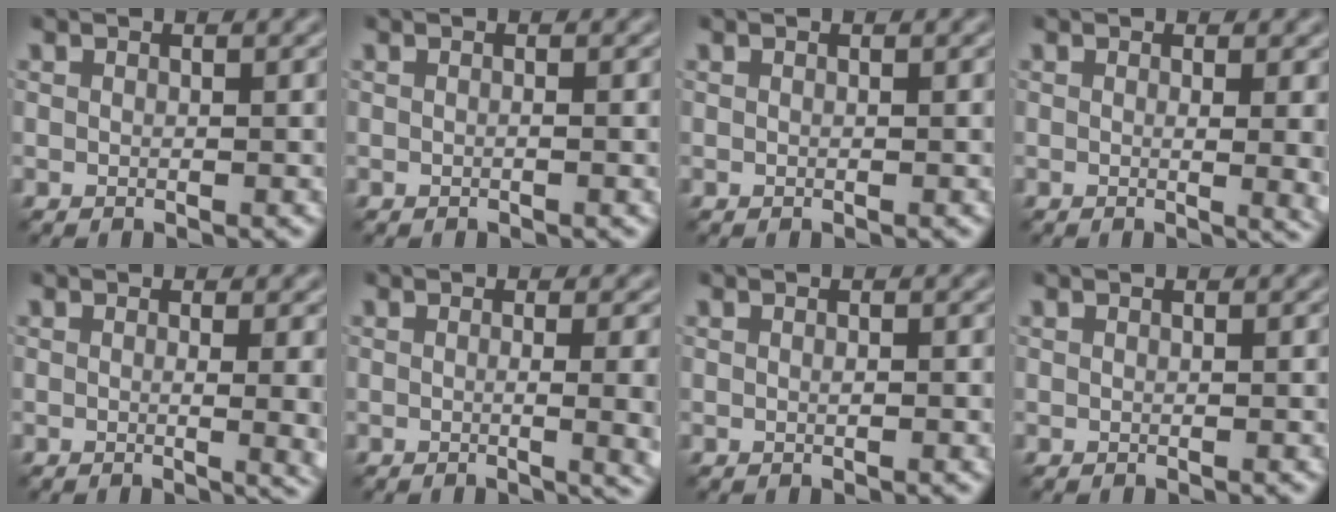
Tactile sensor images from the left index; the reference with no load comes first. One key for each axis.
{"total": 0.8, "fx": -0.2, "fy": 0.1, "fz": 0.8, "tx": -0.010, "ty": -0.002, "tz": -0.003}
{"total": 0.0}
{"total": 4.2, "fx": 0.3, "fy": 1.8, "fz": 3.8, "tx": -0.022, "ty": 0.001, "tz": 0.003}
{"total": 4.9, "fx": 0.1, "fy": 2.2, "fz": 4.4, "tx": -0.018, "ty": 0.004, "tz": -0.002}
{"total": 5.9, "fx": -0.2, "fy": 2.6, "fz": 5.2, "tx": -0.028, "ty": 0.003, "tz": -0.006}
{"total": 0.7, "fx": -0.1, "fy": 0.2, "fz": 0.7, "tx": -0.011, "ty": -0.001, "tz": 0.000}
{"total": 0.0}